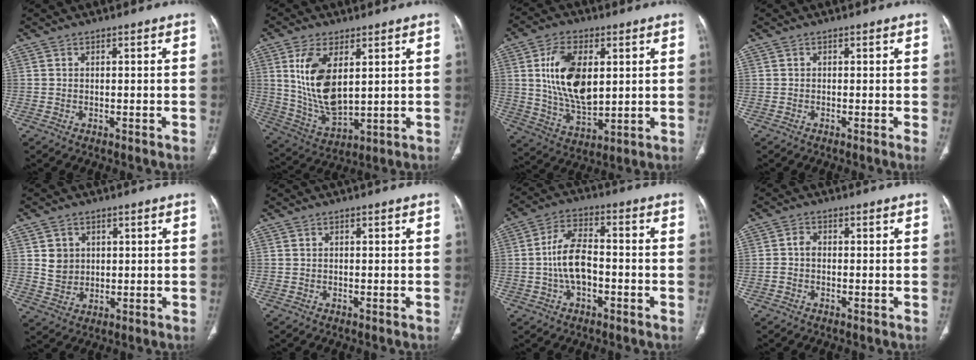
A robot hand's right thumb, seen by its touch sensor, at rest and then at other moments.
{"total": 13.6, "force": [3.8, 6.7, 11.2], "torque": [-0.214, -0.024, 0.088]}
{"total": 15.3, "force": [3.1, 8.5, 12.4], "torque": [-0.213, -0.016, 0.066]}
{"total": 0.7, "force": [-0.2, 0.0, 0.7], "torque": [-0.011, -0.001, -0.008]}
{"total": 5.2, "force": [1.3, 4.5, 2.2], "torque": [-0.017, -0.008, 0.031]}
{"total": 0.0}
{"total": 9.2, "force": [-1.7, 5.1, 7.4], "torque": [-0.140, 0.031, -0.036]}
{"total": 1.8, "force": [-0.3, 1.2, 1.3], "torque": [-0.019, 0.006, -0.010]}